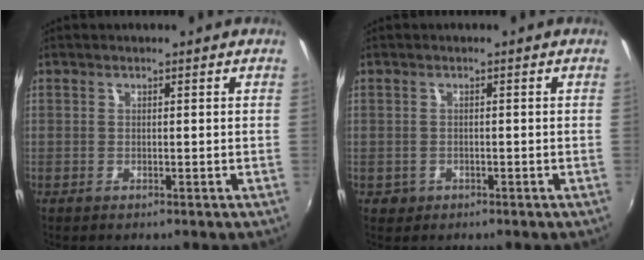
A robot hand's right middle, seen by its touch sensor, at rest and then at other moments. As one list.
[{"total": 1.8, "force": [-0.7, 1.6, 0.4], "torque": [-0.012, -0.004, -0.009]}]